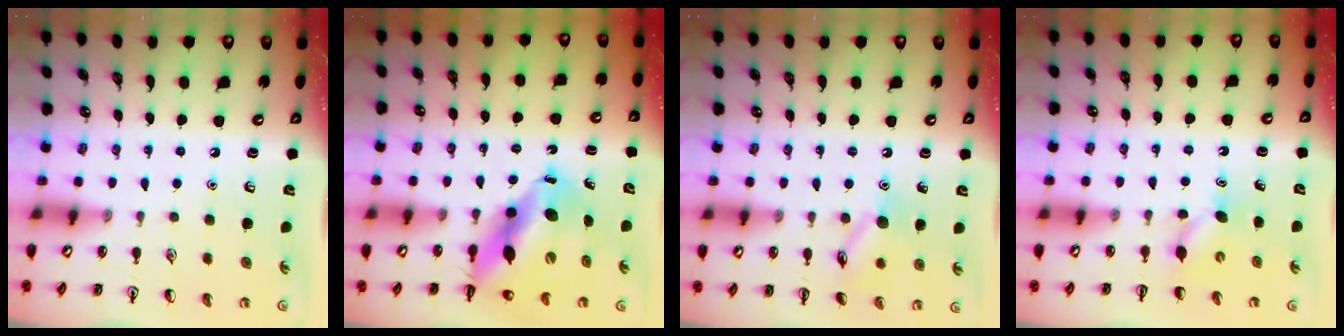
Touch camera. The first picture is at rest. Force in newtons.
{"total": 12.4, "press": 11.9, "slide": 3.4}
{"total": 9.5, "press": 9.5, "slide": 0.8}
{"total": 3.5, "press": 3.3, "slide": 1.0}